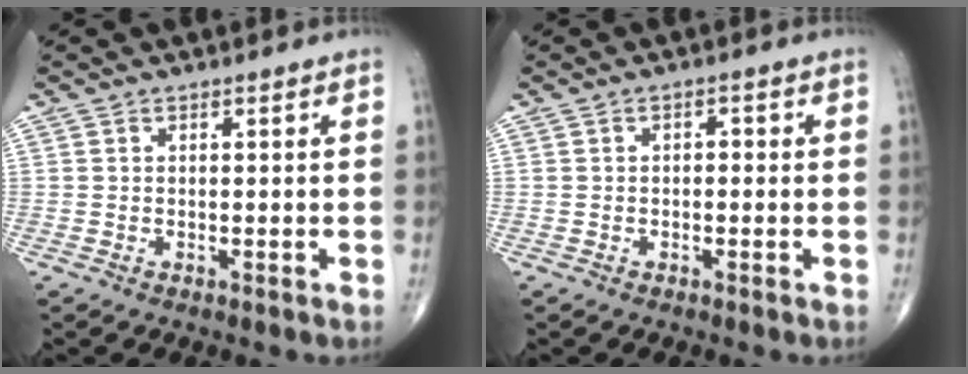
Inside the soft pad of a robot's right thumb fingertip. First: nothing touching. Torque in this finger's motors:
{"motor_torque": [-0.14, 0.16, 0.09, 0.18, 0.07]}